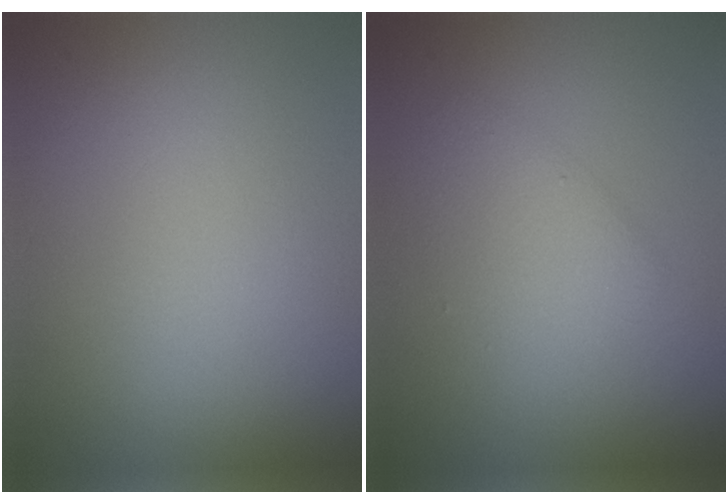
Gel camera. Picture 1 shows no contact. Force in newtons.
{"total": 2.9, "press": 2.9, "slide": 0.2}